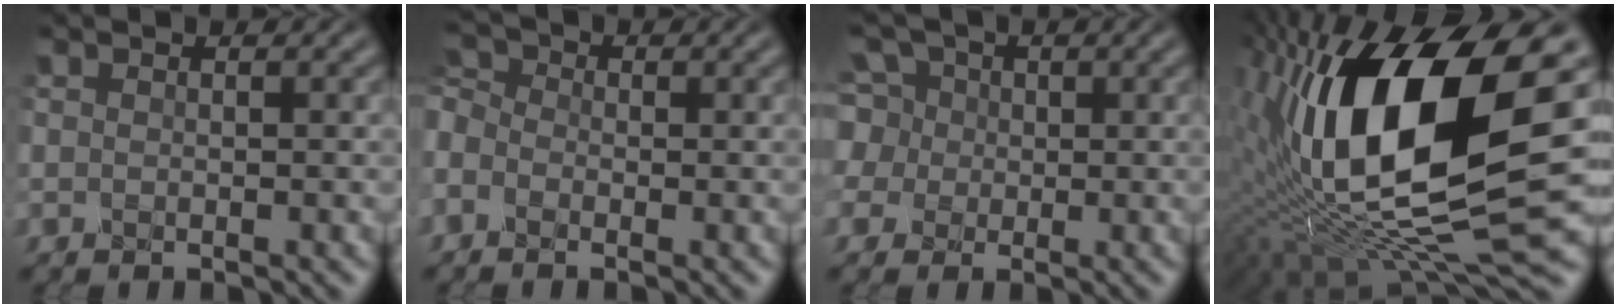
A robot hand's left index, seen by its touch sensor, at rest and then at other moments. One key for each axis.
{"total": 2.5, "fx": -1.2, "fy": 1.8, "fz": 1.2, "tx": -0.072, "ty": 0.004, "tz": -0.015}
{"total": 3.7, "fx": 0.5, "fy": 3.6, "fz": 0.5, "tx": -0.047, "ty": 0.026, "tz": 0.000}
{"total": 15.5, "fx": 2.2, "fy": 7.0, "fz": 13.6, "tx": -0.275, "ty": 0.002, "tz": 0.037}